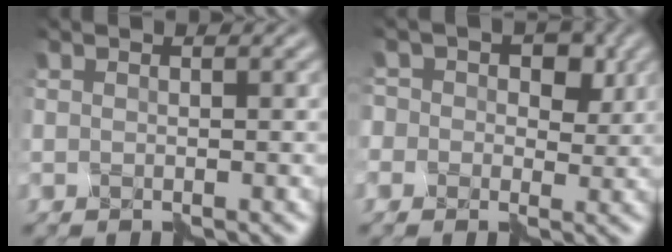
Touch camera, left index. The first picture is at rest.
{"total": 5.3, "force": [0.4, 4.5, 2.9], "torque": [-0.051, 0.024, -0.011]}